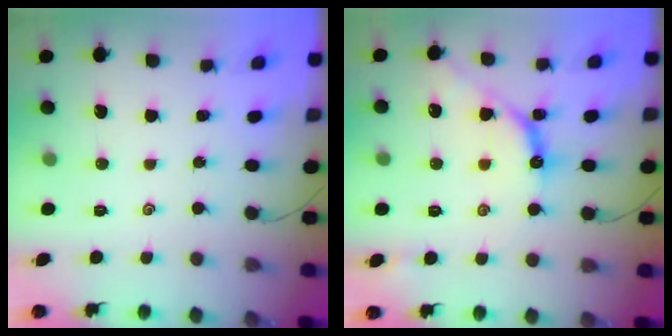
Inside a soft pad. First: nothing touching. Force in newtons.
{"total": 10.2, "press": 10.2, "slide": 0.8}